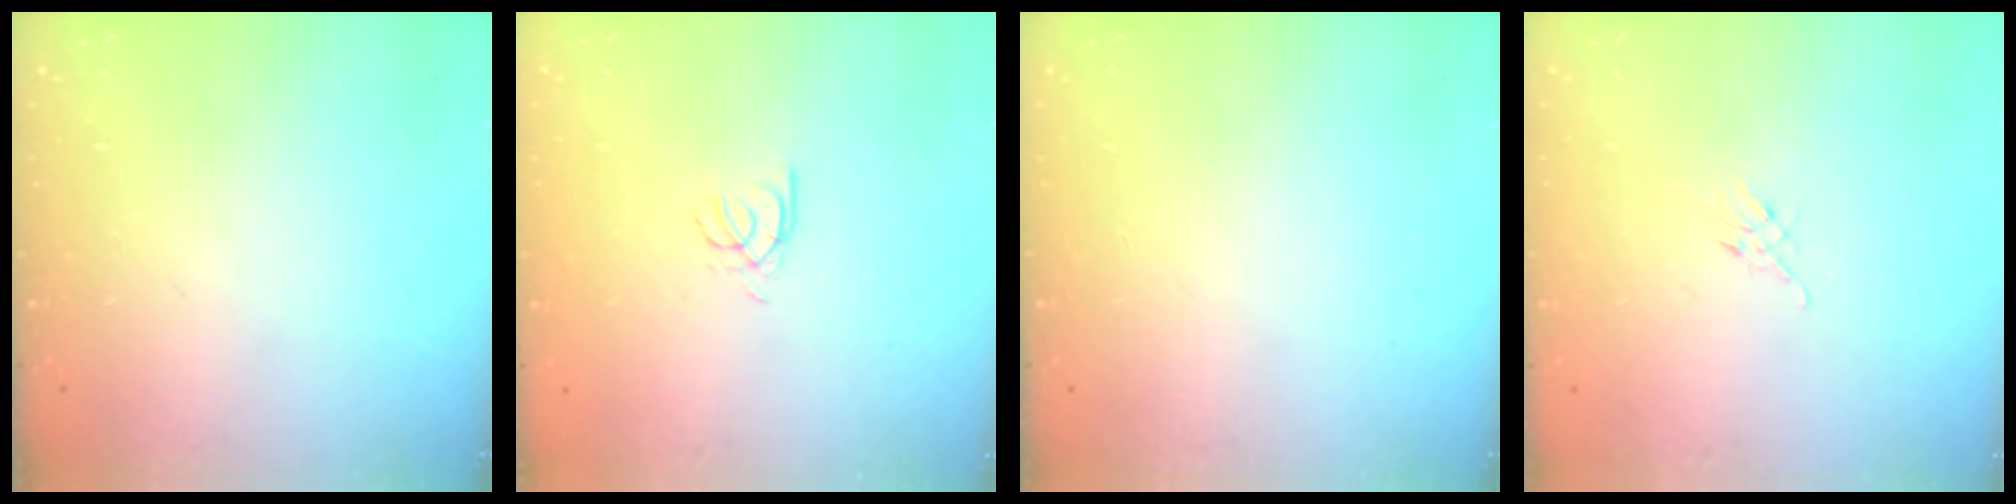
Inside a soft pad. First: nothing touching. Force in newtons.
{"total": 2.4, "press": 2.3, "slide": 0.4}
{"total": 0.0}
{"total": 2.6, "press": 2.5, "slide": 0.7}